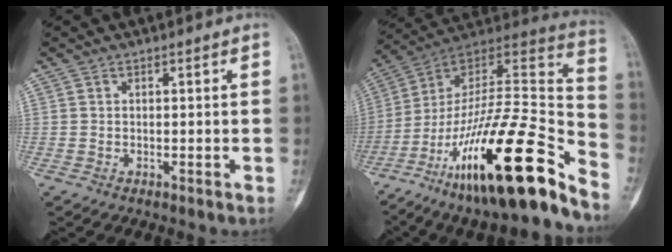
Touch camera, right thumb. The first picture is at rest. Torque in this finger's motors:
{"motor_torque": [3.43, 1.58, 1.83, -0.94, 0.70]}